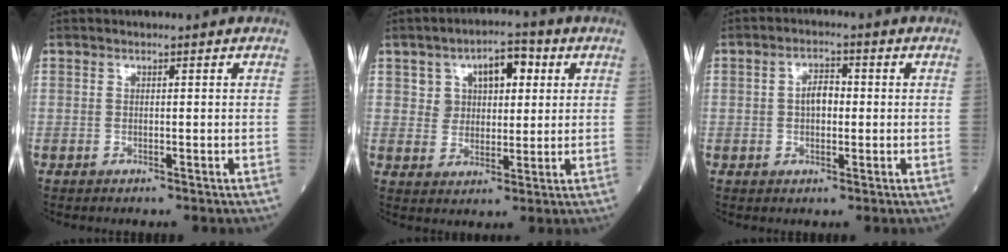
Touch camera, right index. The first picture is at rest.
{"total": 7.3, "force": [2.9, 4.7, 4.8], "torque": [-0.066, 0.024, 0.050]}
{"total": 3.6, "force": [0.1, 2.0, 3.0], "torque": [-0.053, 0.009, 0.000]}